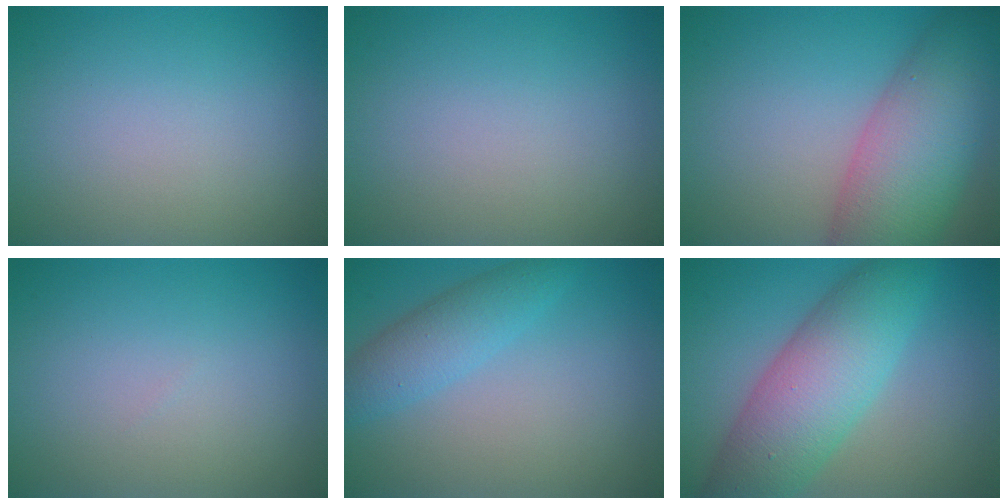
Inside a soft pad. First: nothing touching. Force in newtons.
{"total": 0.0}
{"total": 10.1, "press": 10.1, "slide": 0.6}
{"total": 0.0}
{"total": 3.5, "press": 3.5, "slide": 0.2}
{"total": 8.6, "press": 8.6, "slide": 0.2}